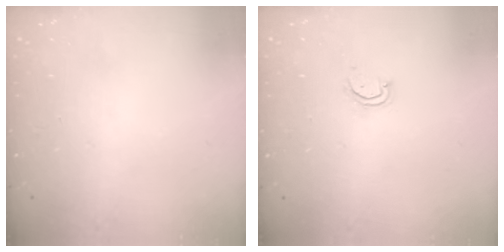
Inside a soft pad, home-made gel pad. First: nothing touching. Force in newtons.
{"total": 2.9, "press": 2.9, "slide": 0.3}